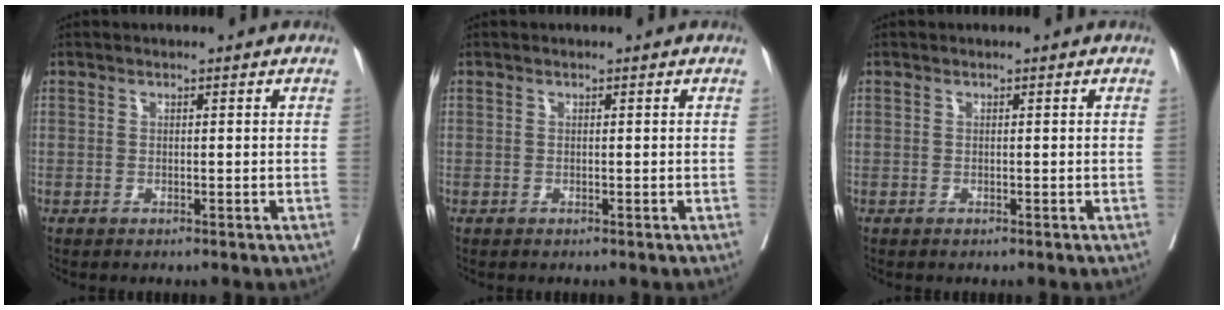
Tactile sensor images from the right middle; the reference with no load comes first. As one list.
[{"total": 0.0}, {"total": 0.0}]